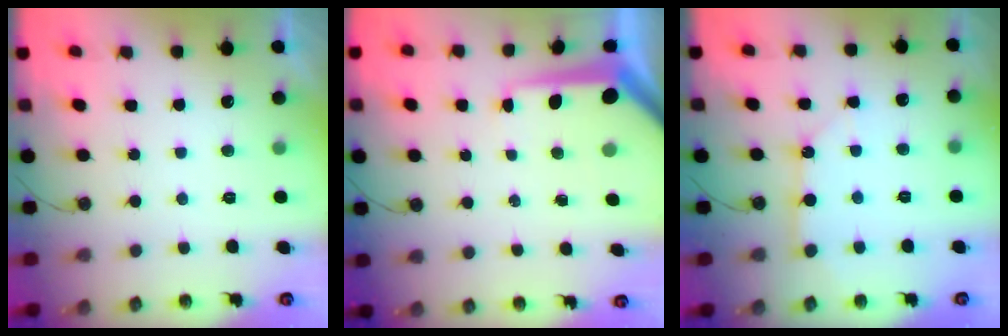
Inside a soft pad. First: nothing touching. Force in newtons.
{"total": 8.1, "press": 8.1, "slide": 0.8}
{"total": 5.1, "press": 5.1, "slide": 0.2}